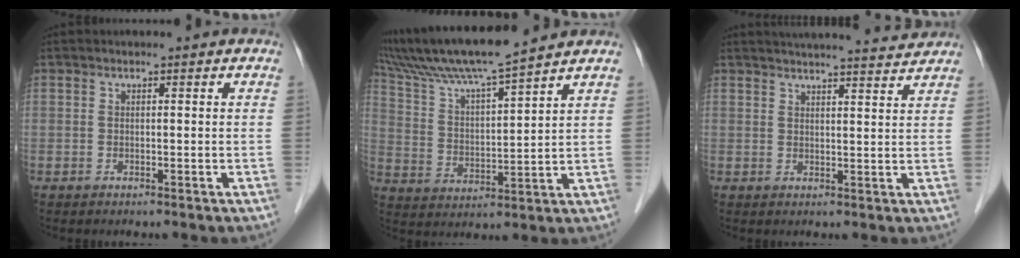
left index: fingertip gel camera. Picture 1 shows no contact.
{"total": 13.6, "force": [11.9, -0.9, 6.5], "torque": [-0.133, 0.018, 0.215]}
{"total": 12.4, "force": [11.8, 0.2, 3.6], "torque": [-0.051, 0.001, 0.148]}